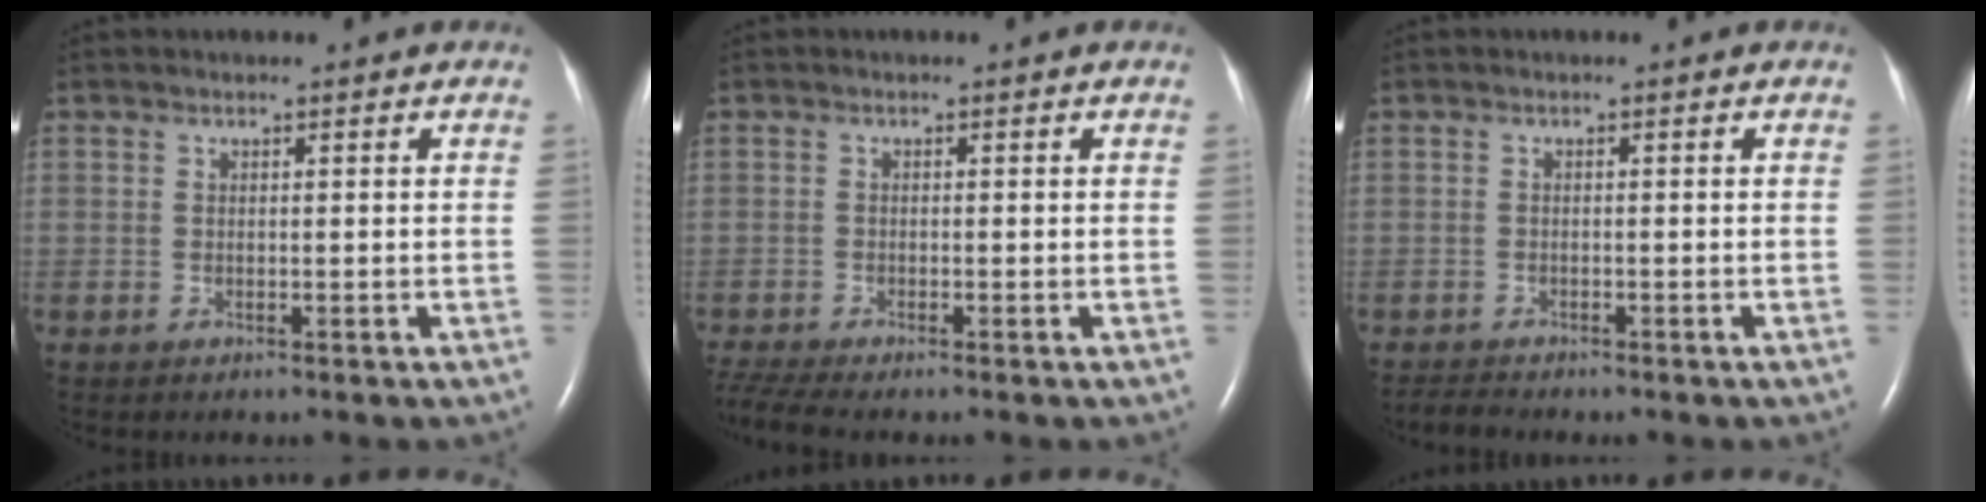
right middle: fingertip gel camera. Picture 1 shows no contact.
{"total": 4.2, "force": [-3.7, -0.2, 2.1], "torque": [-0.050, -0.013, -0.070]}
{"total": 1.4, "force": [-1.4, 0.0, 0.1], "torque": [-0.008, -0.009, -0.024]}